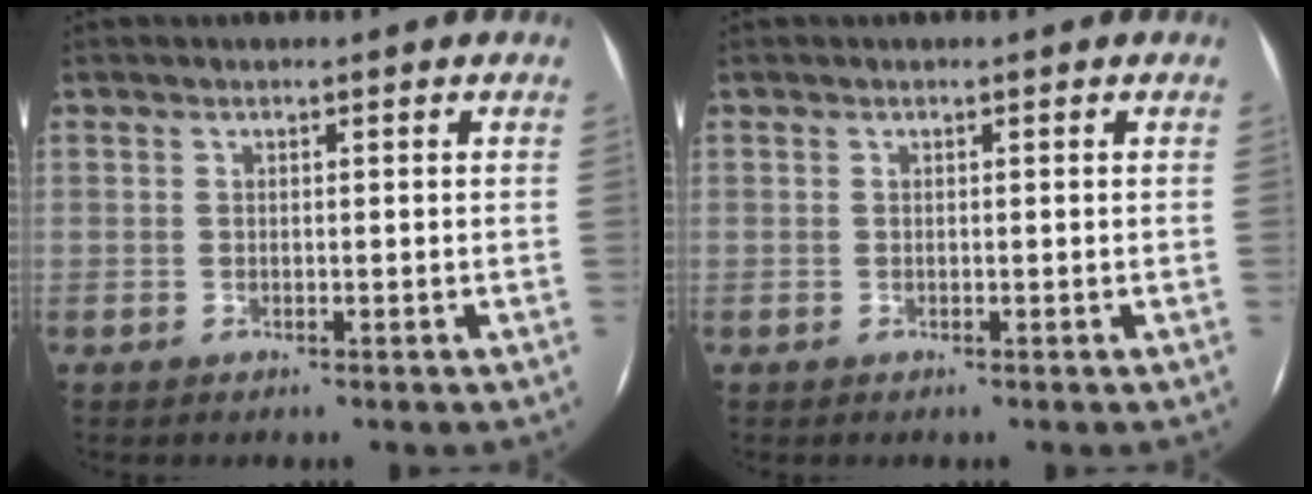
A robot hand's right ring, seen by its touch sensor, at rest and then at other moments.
{"total": 0.0}